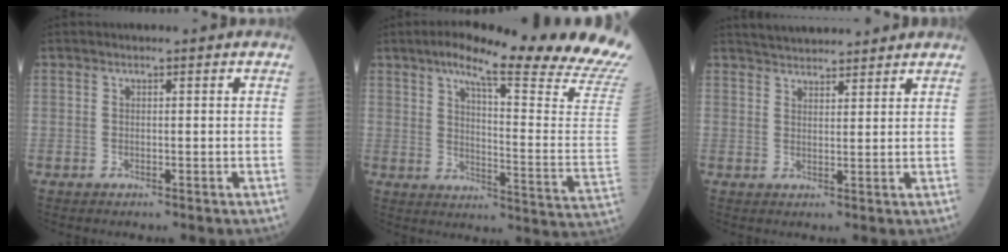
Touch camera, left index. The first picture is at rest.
{"total": 25.1, "force": [21.0, -0.3, 13.7], "torque": [-0.199, -0.080, 0.260]}
{"total": 8.0, "force": [7.5, 1.7, 2.4], "torque": [-0.040, 0.022, 0.115]}